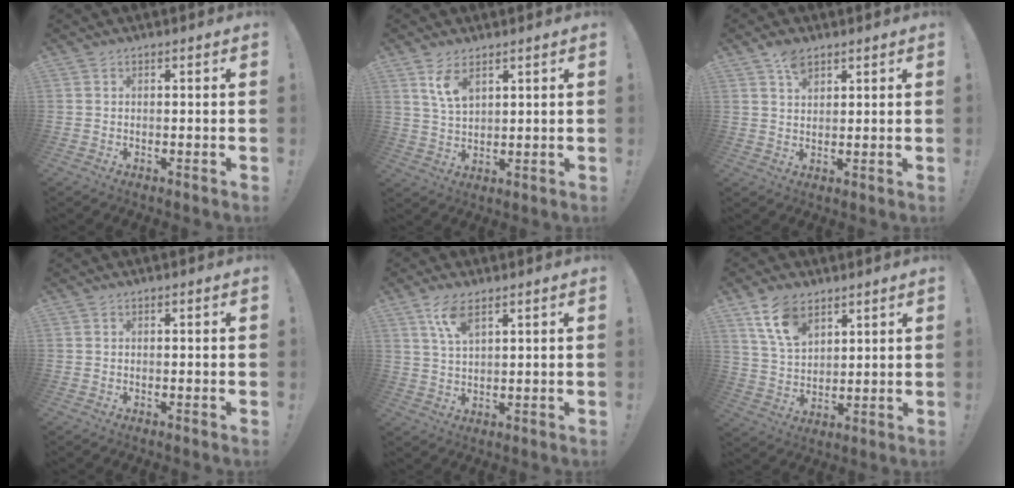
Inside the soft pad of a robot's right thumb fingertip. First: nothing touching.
{"total": 6.9, "force": [4.2, 3.4, 4.4], "torque": [-0.078, -0.019, 0.076]}
{"total": 4.9, "force": [3.3, 2.8, 2.3], "torque": [-0.028, -0.015, 0.058]}
{"total": 0.0}
{"total": 6.9, "force": [4.2, 2.3, 4.9], "torque": [-0.095, -0.011, 0.075]}
{"total": 11.8, "force": [7.4, 7.1, 5.7], "torque": [-0.111, -0.028, 0.146]}